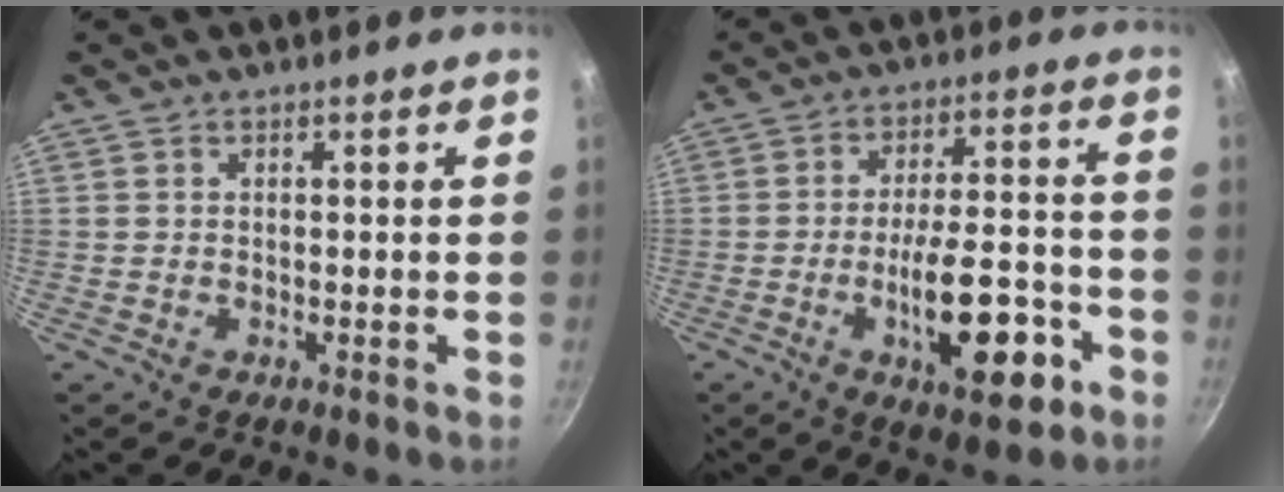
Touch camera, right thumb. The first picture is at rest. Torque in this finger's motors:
{"motor_torque": [2.94, 2.07, 1.89, -0.87, 0.67]}